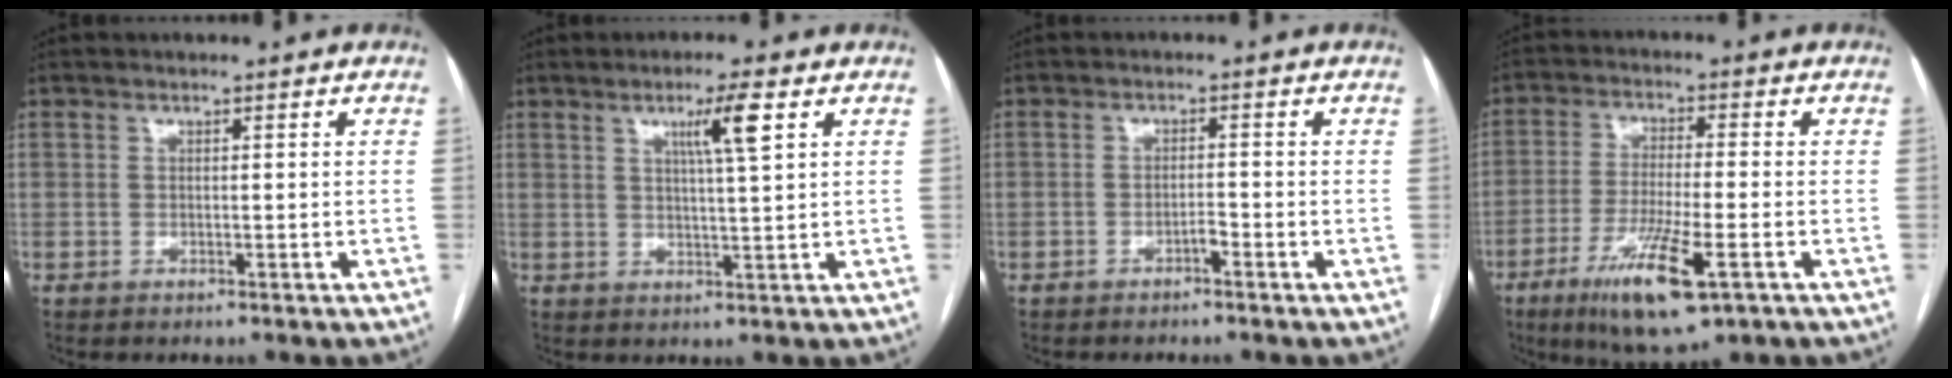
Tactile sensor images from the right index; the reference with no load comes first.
{"total": 5.3, "force": [2.4, -0.5, 4.8], "torque": [-0.081, -0.002, 0.039]}
{"total": 1.4, "force": [-1.0, 0.2, 0.9], "torque": [-0.014, 0.002, -0.018]}
{"total": 12.0, "force": [-5.8, 1.8, 10.3], "torque": [-0.196, -0.028, -0.098]}